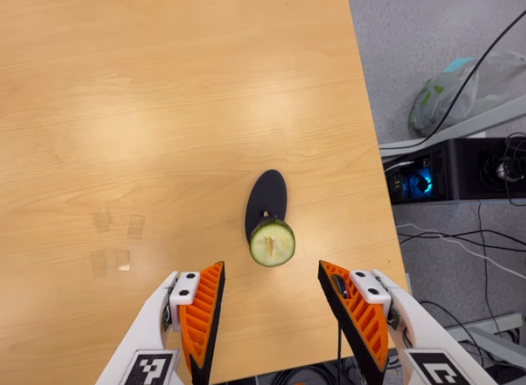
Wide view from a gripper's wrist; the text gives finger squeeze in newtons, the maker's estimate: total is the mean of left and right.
{"total": 0.0}